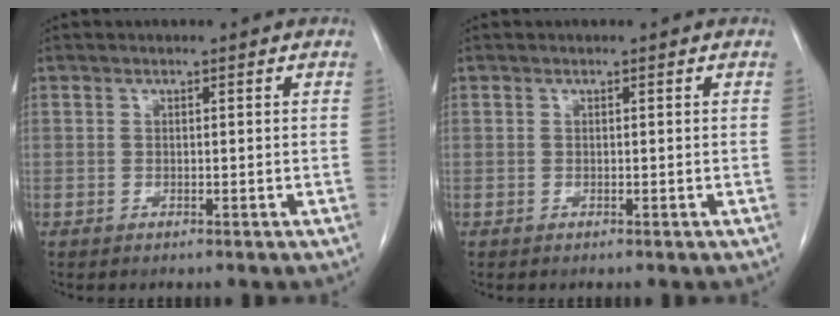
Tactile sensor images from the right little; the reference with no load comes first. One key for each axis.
{"total": 0.0}